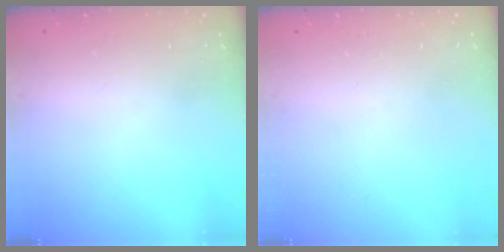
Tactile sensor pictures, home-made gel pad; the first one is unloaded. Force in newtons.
{"total": 0.0}